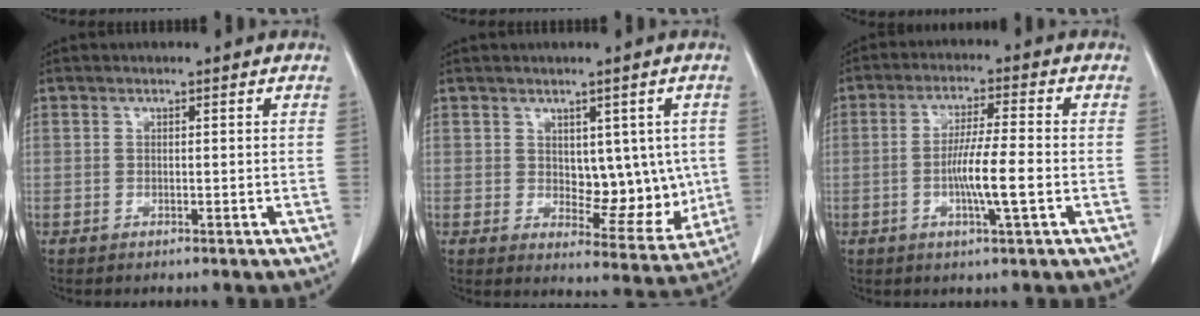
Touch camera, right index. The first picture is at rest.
{"total": 8.5, "force": [1.0, 4.8, 6.9], "torque": [-0.068, -0.001, 0.032]}
{"total": 7.2, "force": [-1.6, 0.0, 7.0], "torque": [-0.126, -0.003, -0.030]}